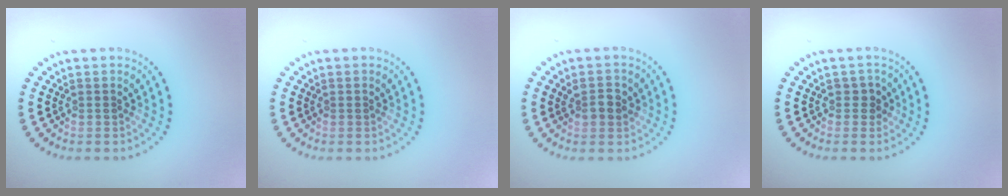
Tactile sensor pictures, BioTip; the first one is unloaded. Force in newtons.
{"total": 0.0}
{"total": 2.1, "press": 2.0, "slide": 0.4}
{"total": 1.2, "press": 1.1, "slide": 0.5}